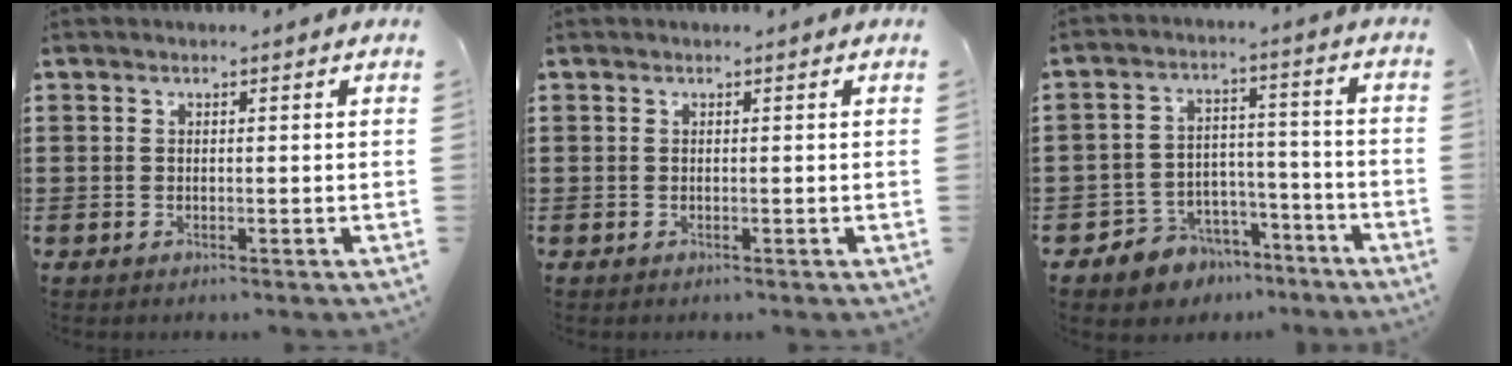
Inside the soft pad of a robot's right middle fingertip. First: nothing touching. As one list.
[{"total": 0.0}, {"total": 5.6, "force": [-4.7, 3.1, -0.1], "torque": [-0.017, 0.019, -0.093]}]